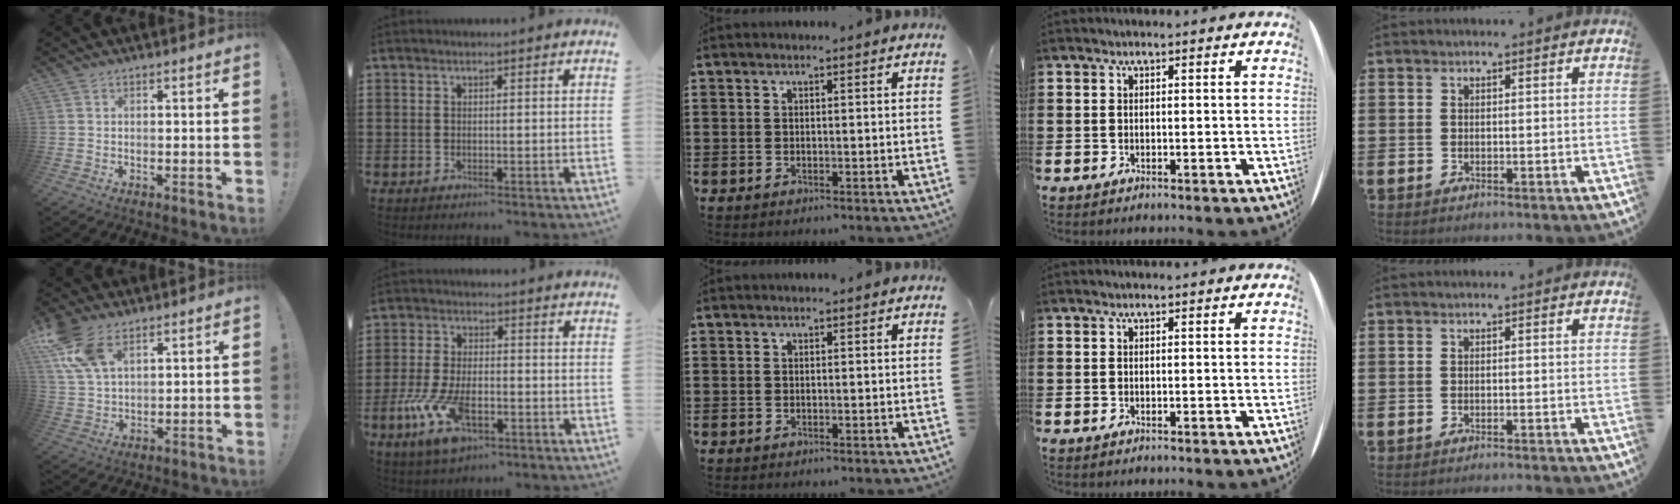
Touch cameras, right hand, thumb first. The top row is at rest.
{"thumb": {"total": 11.8, "force": [6.6, 6.5, 7.3], "torque": [-0.149, -0.015, 0.131]}, "index": {"total": 9.3, "force": [-3.9, 4.2, 7.4], "torque": [-0.173, -0.012, -0.070]}, "little": {"total": 0.5, "force": [-0.5, -0.2, 0.0], "torque": [0.000, -0.002, -0.011]}}